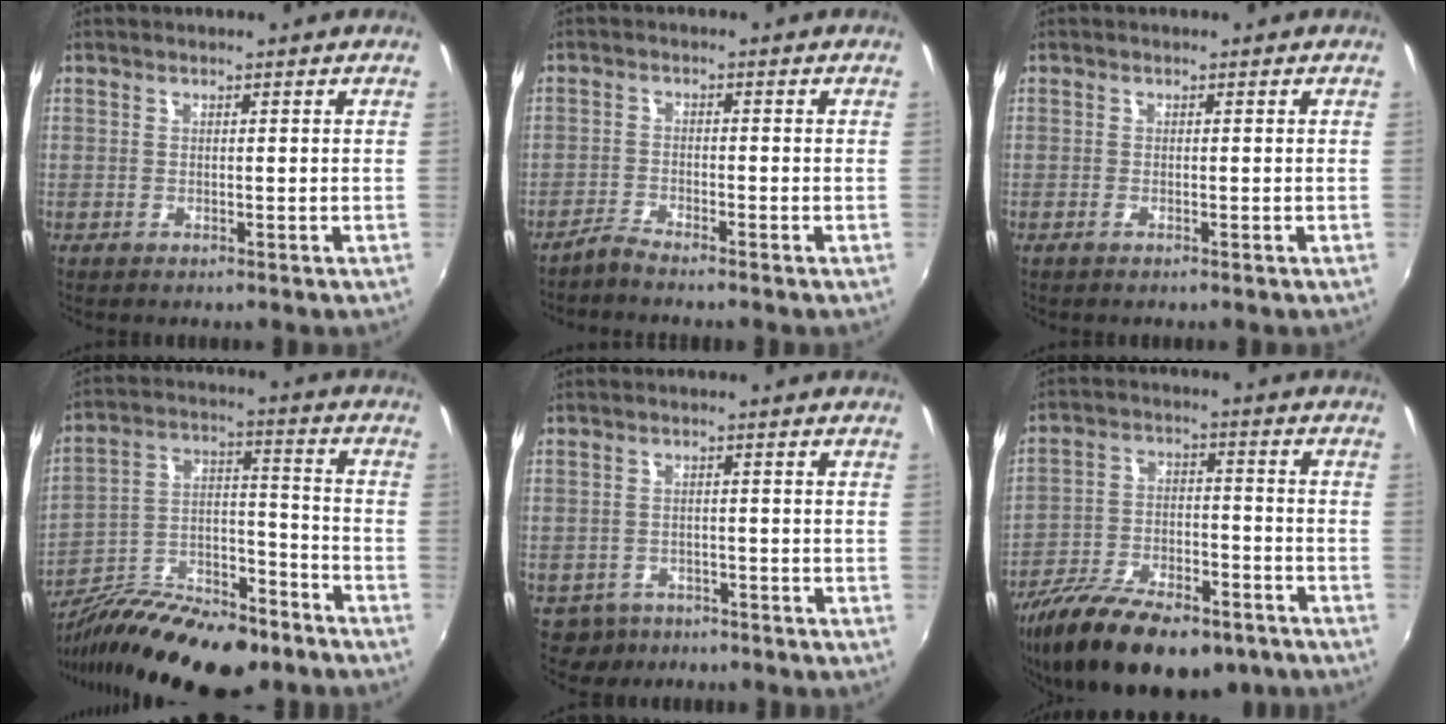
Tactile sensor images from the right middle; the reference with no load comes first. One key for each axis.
{"total": 2.4, "fx": -2.3, "fy": -0.3, "fz": 0.6, "tx": -0.023, "ty": -0.003, "tz": -0.048}
{"total": 0.7, "fx": -0.5, "fy": -0.1, "fz": 0.5, "tx": -0.009, "ty": -0.002, "tz": -0.011}
{"total": 22.6, "fx": -15.9, "fy": 8.4, "fz": 13.6, "tx": -0.250, "ty": -0.009, "tz": -0.255}
{"total": 4.9, "fx": -3.4, "fy": 3.4, "fz": 0.9, "tx": -0.033, "ty": -0.001, "tz": -0.050}
{"total": 22.5, "fx": -15.8, "fy": 9.1, "fz": 13.1, "tx": -0.255, "ty": -0.034, "tz": -0.247}